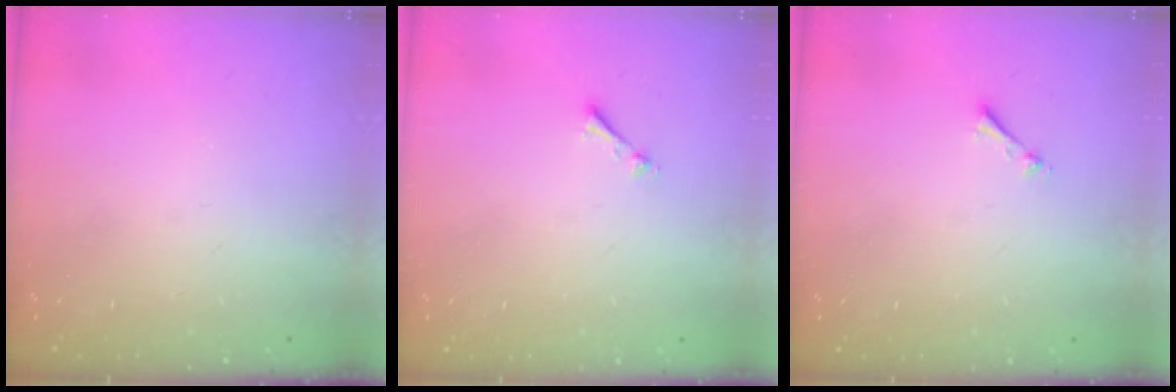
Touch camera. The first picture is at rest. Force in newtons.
{"total": 0.6, "press": 0.6, "slide": 0.2}
{"total": 0.6, "press": 0.6, "slide": 0.2}